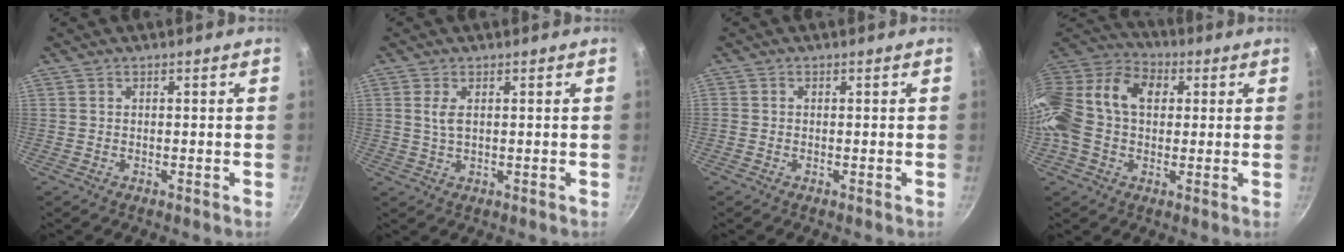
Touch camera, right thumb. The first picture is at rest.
{"total": 2.7, "force": [0.7, 1.3, 2.3], "torque": [-0.042, -0.002, 0.014]}
{"total": 0.5, "force": [-0.1, 0.5, 0.2], "torque": [-0.003, 0.002, -0.004]}
{"total": 20.6, "force": [2.1, 14.8, 14.1], "torque": [-0.275, 0.051, 0.017]}